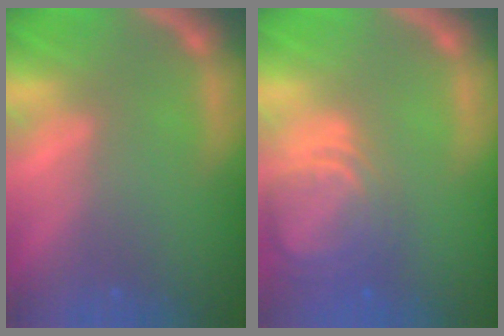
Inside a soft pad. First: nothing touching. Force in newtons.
{"total": 6.5}